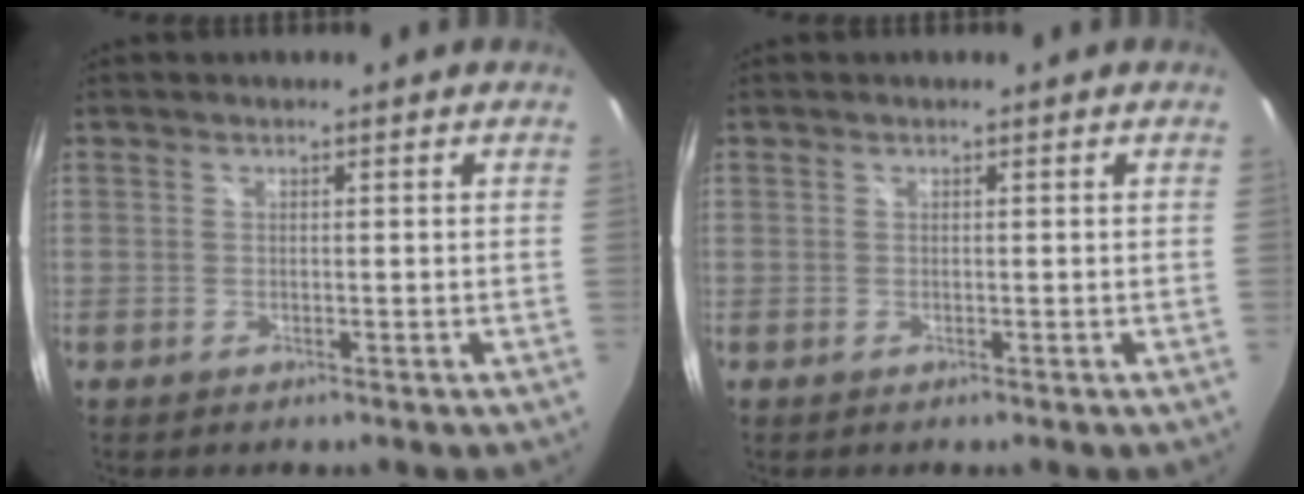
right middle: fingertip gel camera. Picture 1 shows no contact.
{"total": 0.0}